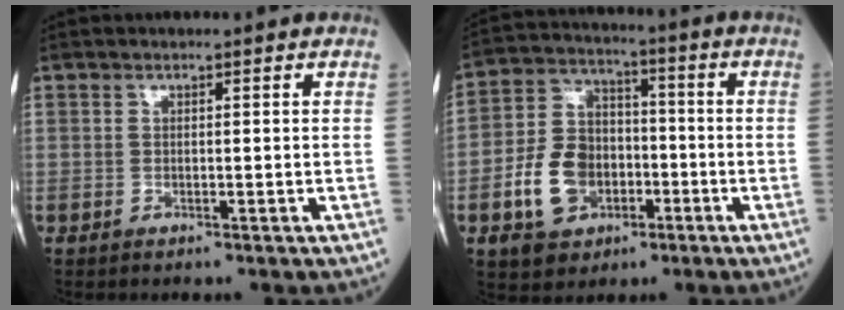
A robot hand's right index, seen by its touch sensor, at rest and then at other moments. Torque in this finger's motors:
{"motor_torque": [1.15, -0.14, 0.37, 0.11]}